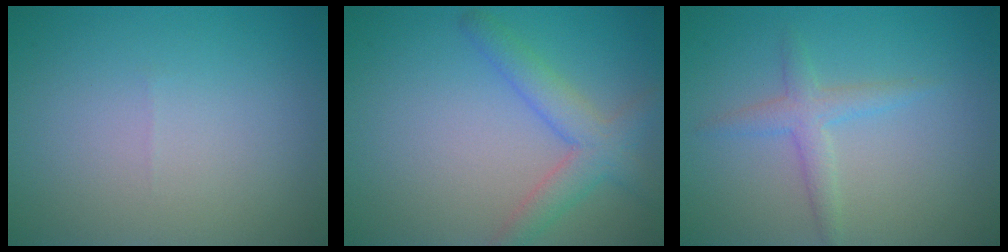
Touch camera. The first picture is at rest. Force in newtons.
{"total": 3.6, "press": 3.6, "slide": 0.2}
{"total": 2.2, "press": 2.2, "slide": 0.1}